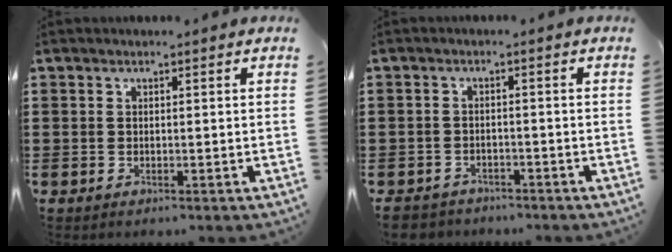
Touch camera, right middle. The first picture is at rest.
{"total": 2.5, "force": [-2.4, 0.6, -0.1], "torque": [-0.005, -0.002, -0.054]}